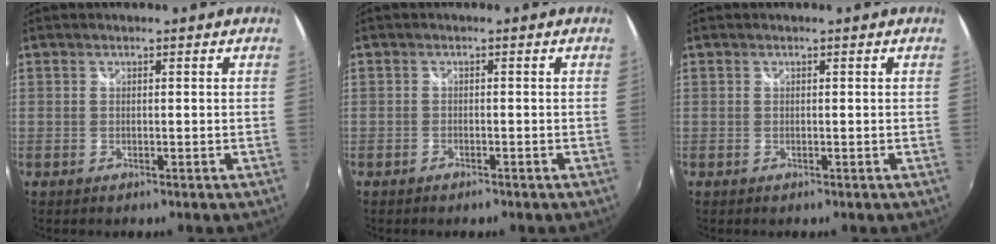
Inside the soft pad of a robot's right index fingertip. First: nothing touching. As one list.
[{"total": 1.5, "force": [-1.2, 0.7, 0.5], "torque": [-0.013, -0.004, -0.022]}, {"total": 0.0}]